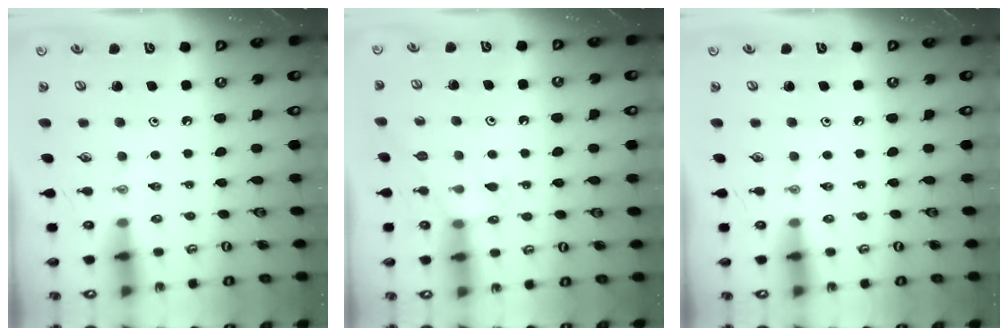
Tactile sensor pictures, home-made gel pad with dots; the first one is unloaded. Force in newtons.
{"total": 6.5, "press": 6.4, "slide": 0.9}
{"total": 0.0}